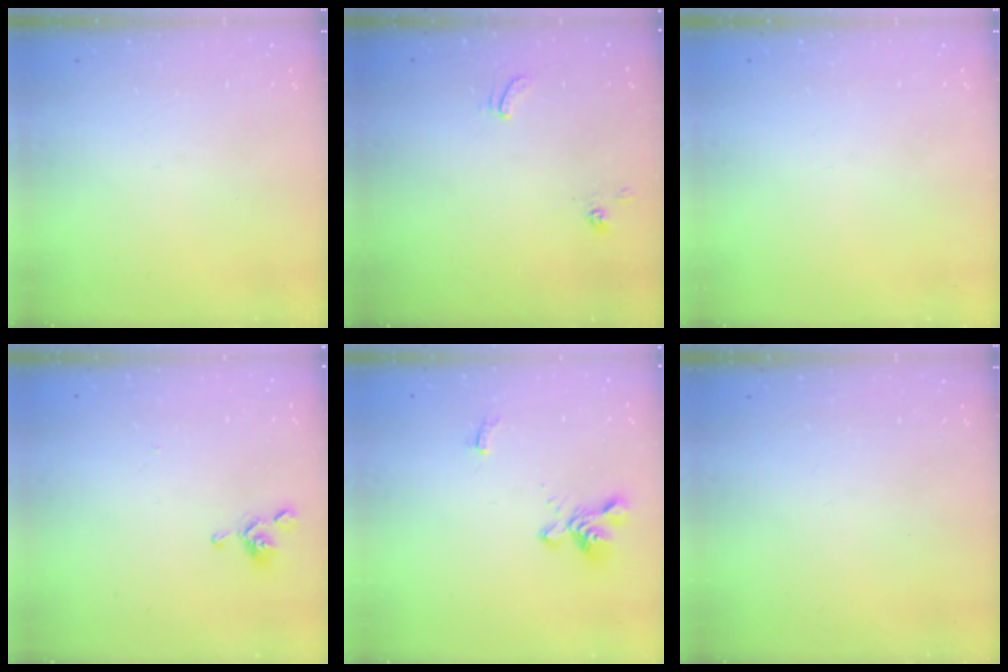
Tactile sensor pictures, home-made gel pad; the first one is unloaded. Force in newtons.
{"total": 2.3, "press": 2.3, "slide": 0.4}
{"total": 0.0}
{"total": 0.6, "press": 0.0, "slide": 0.6}
{"total": 1.7, "press": 1.1, "slide": 1.3}
{"total": 0.0}